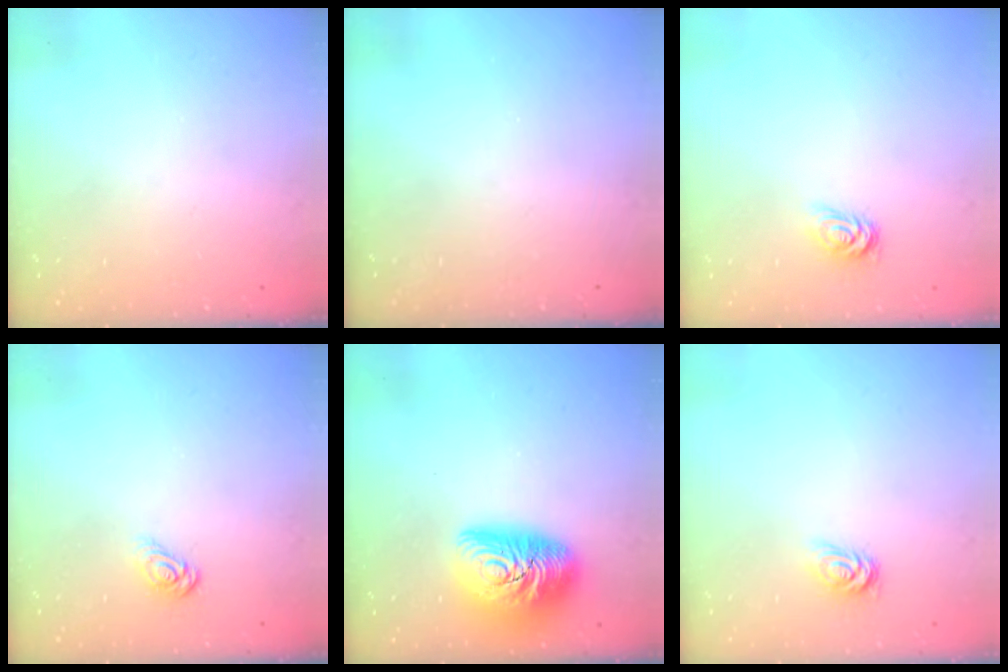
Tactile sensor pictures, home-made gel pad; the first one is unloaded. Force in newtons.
{"total": 0.0}
{"total": 2.5, "press": 2.5, "slide": 0.4}
{"total": 5.0, "press": 5.0, "slide": 0.5}
{"total": 16.1, "press": 16.1, "slide": 0.9}
{"total": 2.5, "press": 2.5, "slide": 0.4}